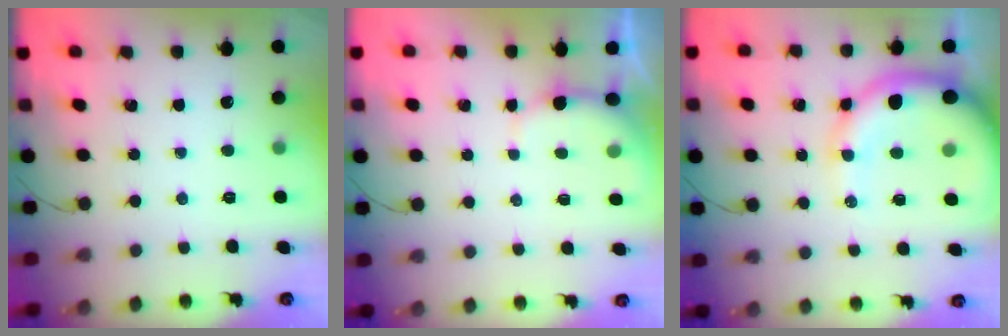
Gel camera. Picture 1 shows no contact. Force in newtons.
{"total": 3.0, "press": 2.9, "slide": 0.8}
{"total": 12.6, "press": 12.2, "slide": 3.0}